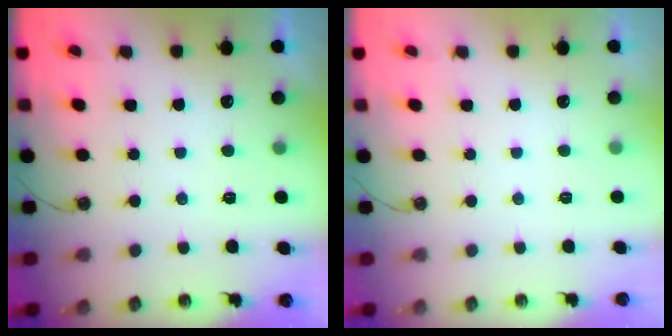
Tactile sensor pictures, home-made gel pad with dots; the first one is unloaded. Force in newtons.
{"total": 0.0}